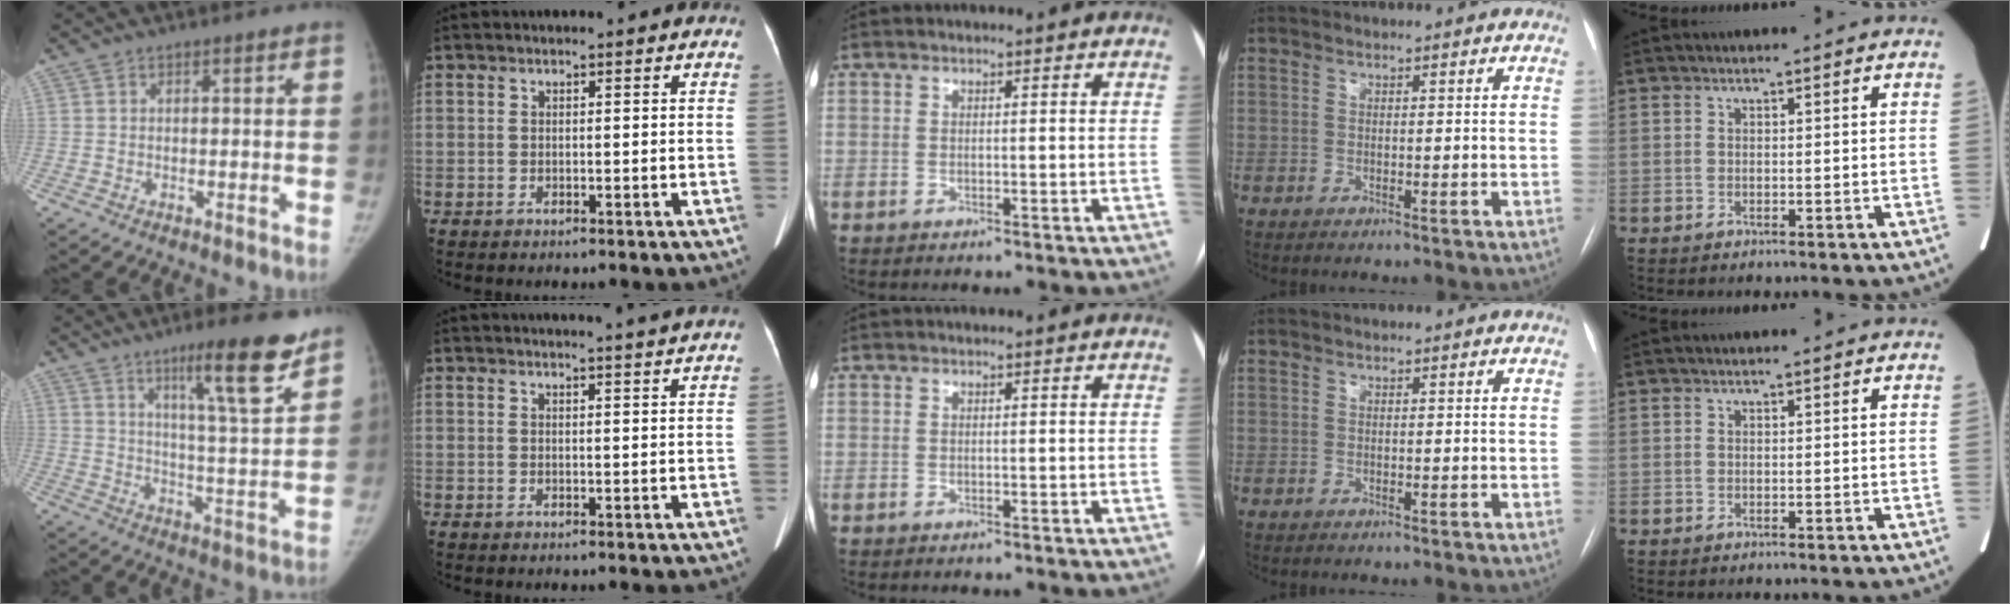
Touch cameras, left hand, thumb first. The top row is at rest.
{"thumb": {"total": 14.5, "force": [9.5, 1.8, 10.8], "torque": [-0.147, -0.064, 0.150]}, "index": {"total": 4.6, "force": [4.2, -1.0, 1.6], "torque": [-0.020, 0.001, 0.040]}}